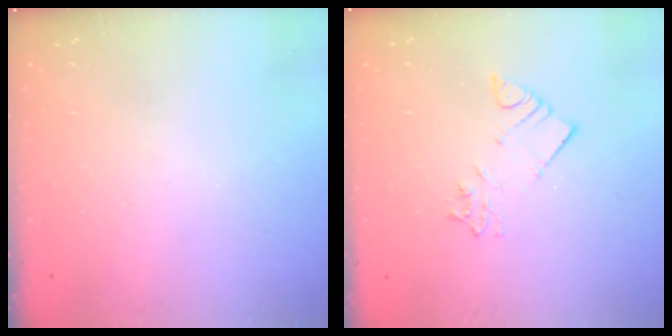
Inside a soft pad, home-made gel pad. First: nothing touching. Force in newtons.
{"total": 2.2, "press": 2.2, "slide": 0.1}